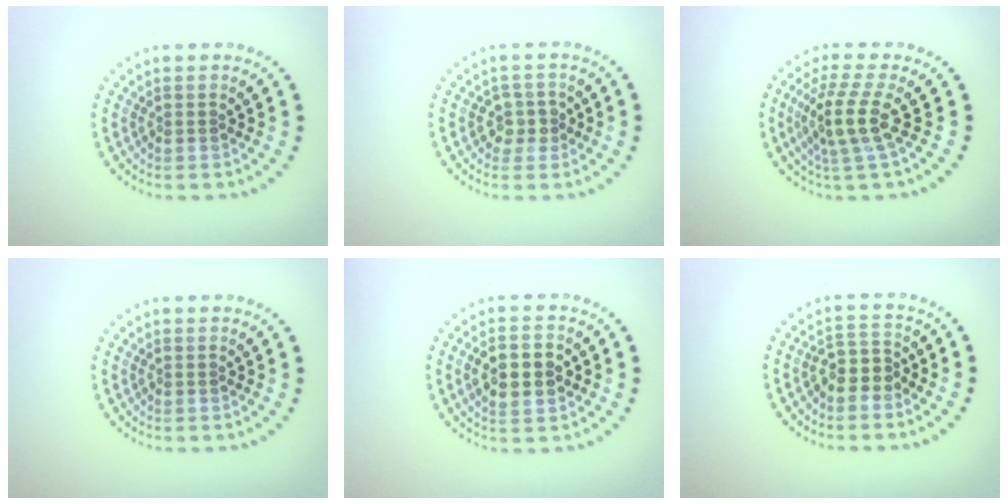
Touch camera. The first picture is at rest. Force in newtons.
{"total": 1.7, "press": 1.6, "slide": 0.5}
{"total": 3.9, "press": 2.9, "slide": 2.6}
{"total": 0.0}
{"total": 5.0, "press": 5.0, "slide": 0.2}
{"total": 2.4, "press": 2.2, "slide": 1.2}